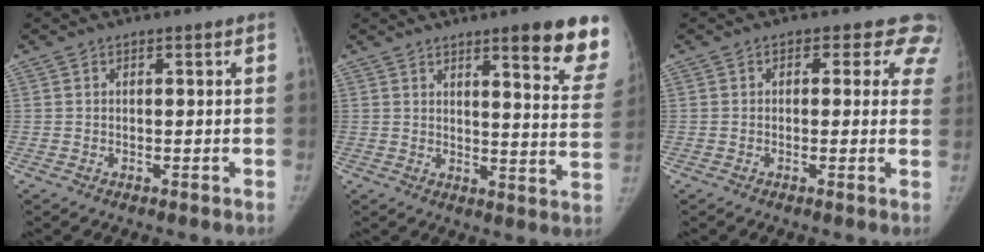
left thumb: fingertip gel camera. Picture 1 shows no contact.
{"total": 15.2, "force": [10.4, 2.8, 10.6], "torque": [-0.092, -0.060, 0.123]}
{"total": 6.8, "force": [4.7, 4.4, 2.2], "torque": [0.030, -0.007, 0.027]}